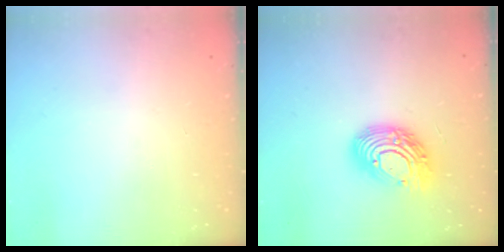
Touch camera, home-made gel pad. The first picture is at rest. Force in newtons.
{"total": 13.9, "press": 13.9, "slide": 0.9}